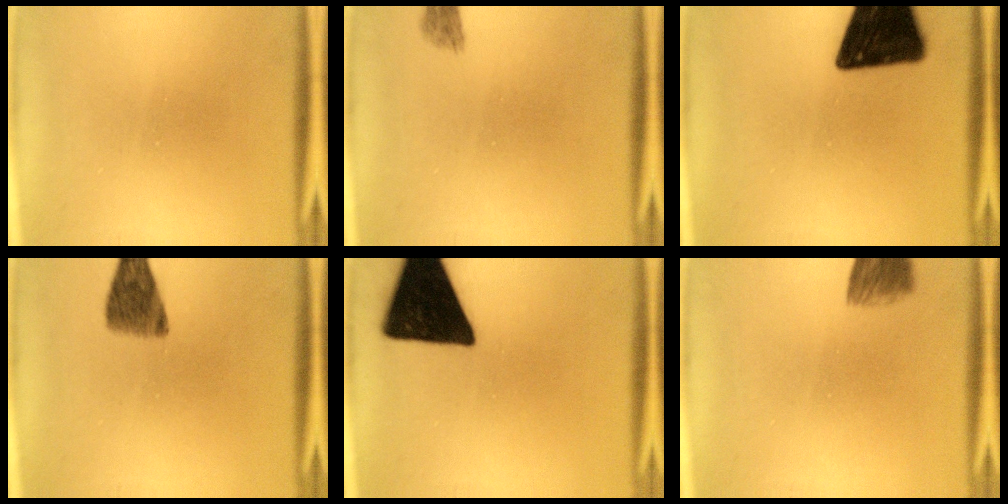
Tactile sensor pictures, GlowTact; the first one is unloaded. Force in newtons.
{"total": 1.6}
{"total": 18.4}
{"total": 5.4}
{"total": 18.3}
{"total": 4.8}